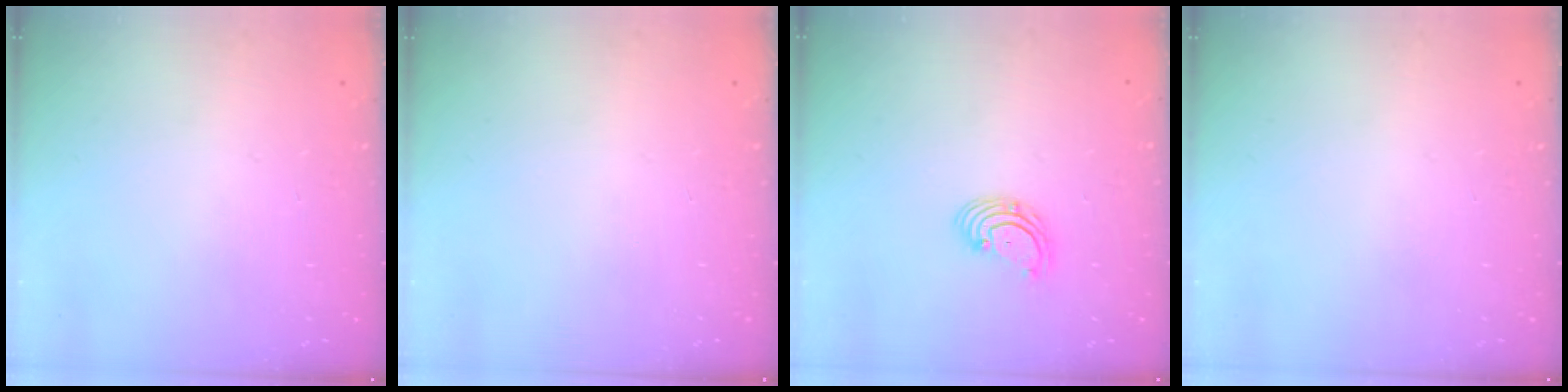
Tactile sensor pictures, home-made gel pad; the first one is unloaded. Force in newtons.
{"total": 0.0}
{"total": 2.9, "press": 2.9, "slide": 0.1}
{"total": 0.0}